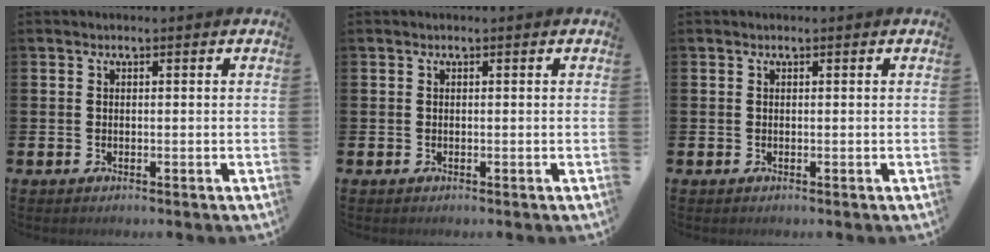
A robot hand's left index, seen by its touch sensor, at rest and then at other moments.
{"total": 0.0}
{"total": 0.7, "force": [-0.5, -0.2, -0.4], "torque": [0.014, -0.002, -0.010]}